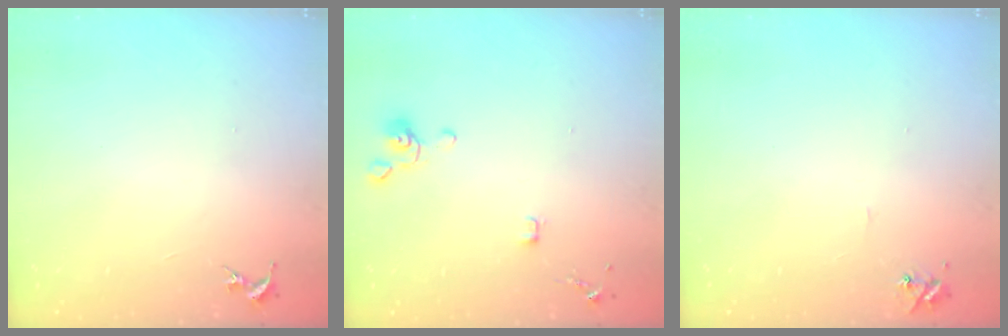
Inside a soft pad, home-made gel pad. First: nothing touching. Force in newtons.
{"total": 3.8, "press": 3.7, "slide": 0.9}
{"total": 4.9, "press": 4.9, "slide": 0.6}